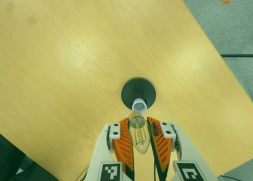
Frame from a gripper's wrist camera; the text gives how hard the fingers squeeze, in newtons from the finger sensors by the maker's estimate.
{"total": 24.3, "left": 27.4, "right": 21.1}